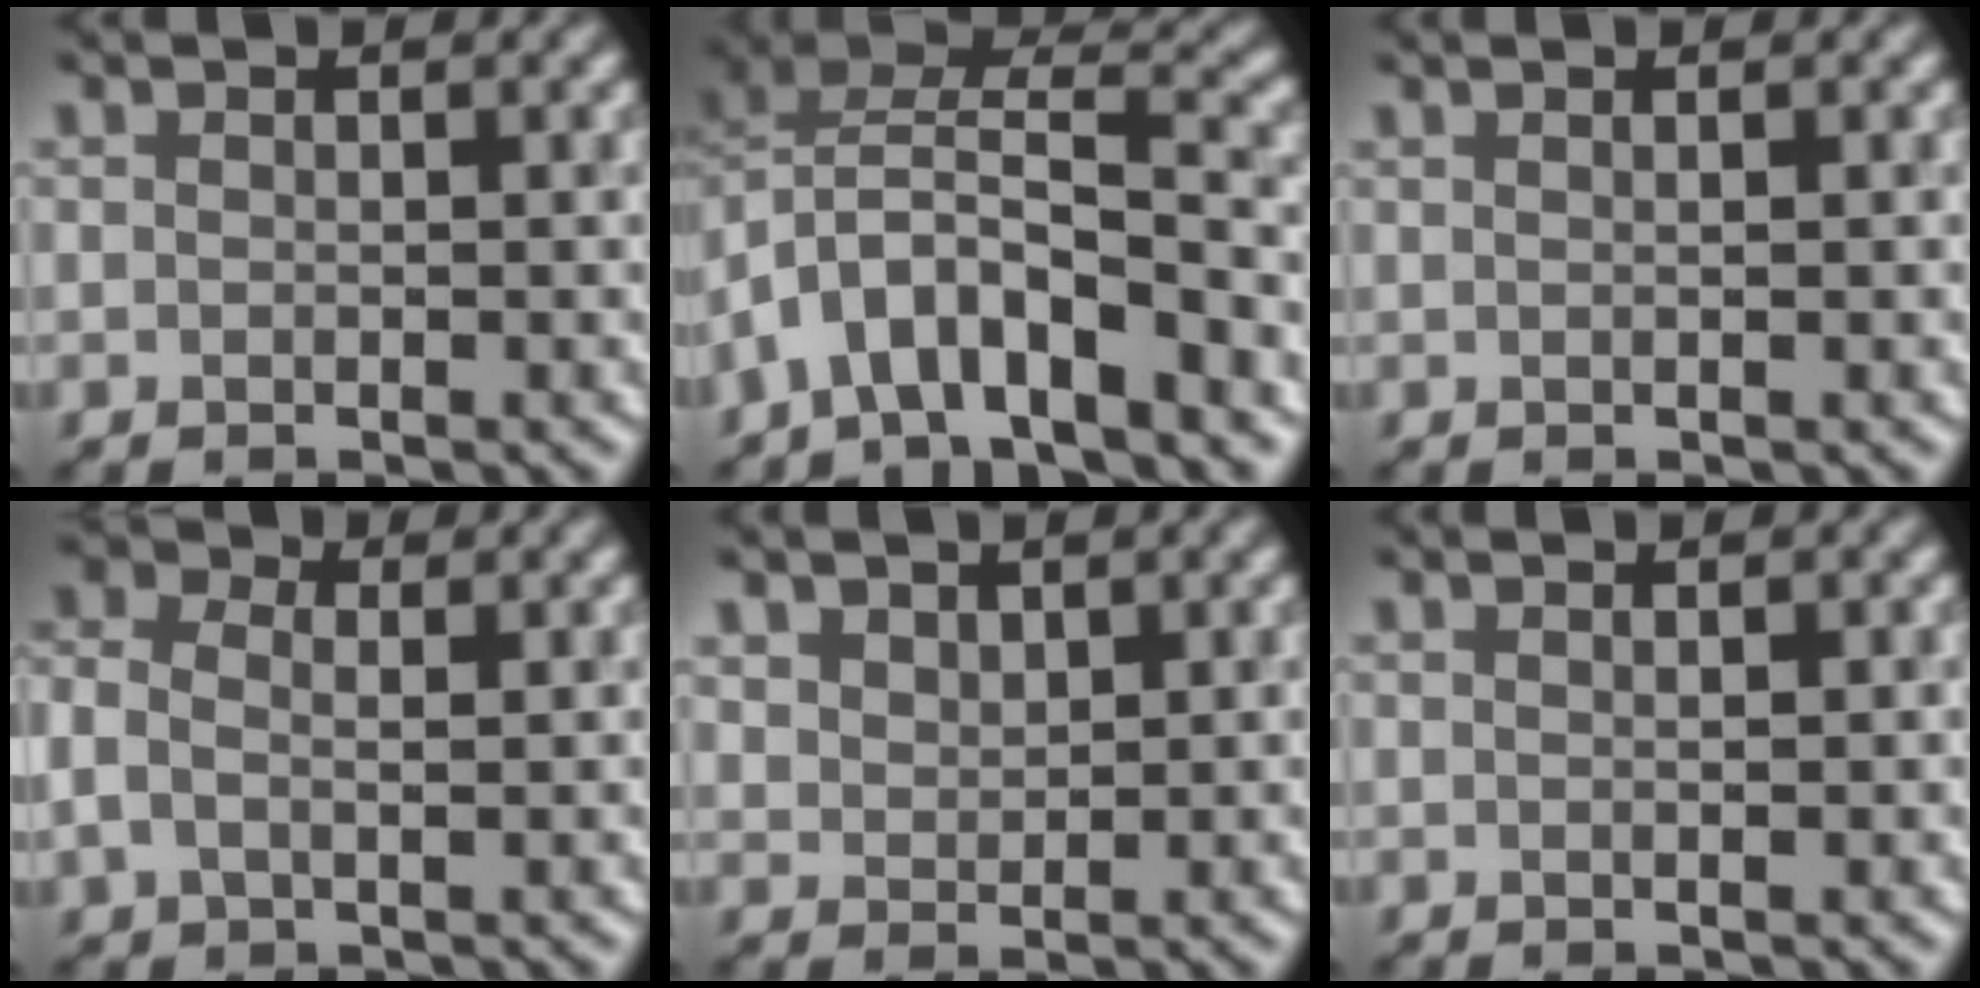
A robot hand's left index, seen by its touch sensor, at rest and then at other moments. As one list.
[{"total": 7.2, "force": [-3.9, 3.2, 5.1], "torque": [-0.077, 0.012, -0.076]}, {"total": 1.3, "force": [0.3, 0.7, 1.0], "torque": [0.002, -0.004, -0.010]}, {"total": 4.1, "force": [0.2, 3.0, 2.8], "torque": [-0.078, 0.011, 0.001]}, {"total": 1.7, "force": [1.3, 1.1, 0.3], "torque": [-0.010, 0.002, 0.027]}, {"total": 0.9, "force": [0.2, 0.3, 0.9], "torque": [-0.004, -0.003, 0.001]}]